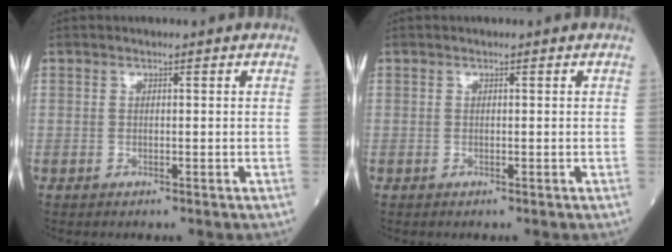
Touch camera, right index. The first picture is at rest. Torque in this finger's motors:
{"motor_torque": [0.00, 0.00, 0.00, 0.00]}